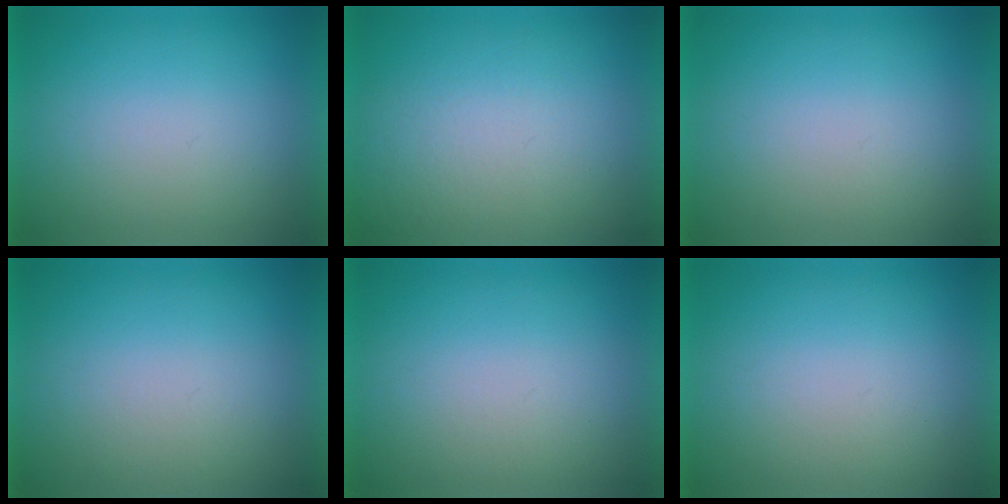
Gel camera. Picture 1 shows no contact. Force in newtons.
{"total": 4.2}
{"total": 1.0}
{"total": 1.4}
{"total": 1.2}
{"total": 1.0}